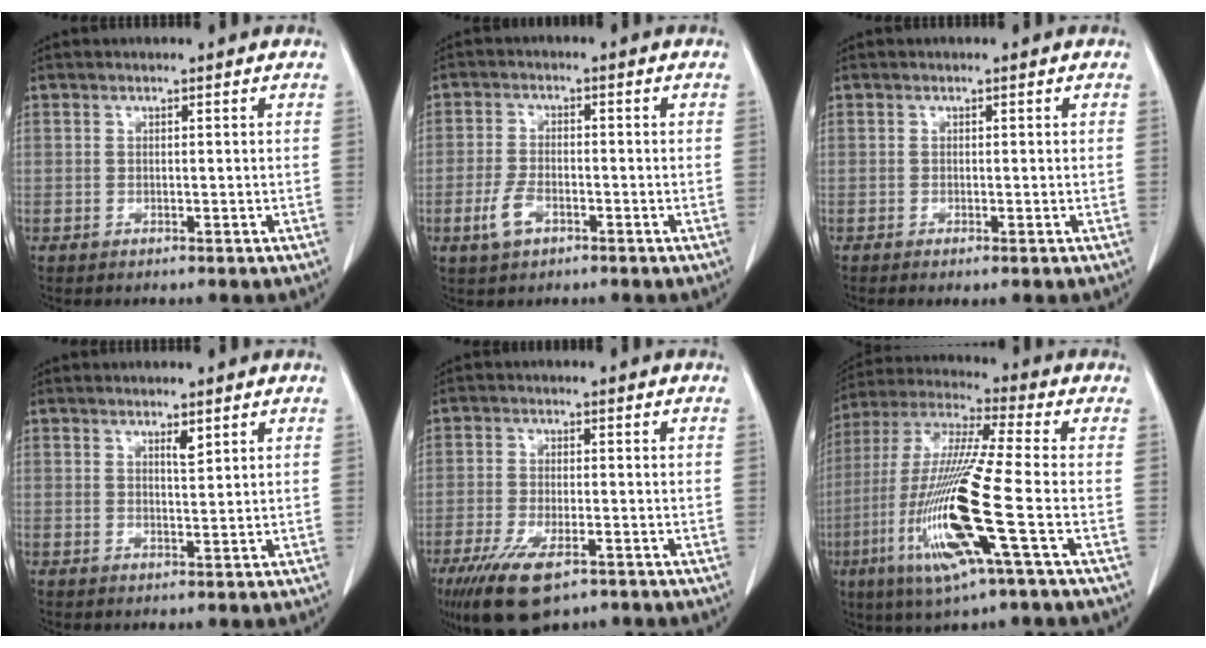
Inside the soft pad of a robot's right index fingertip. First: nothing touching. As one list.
[{"total": 4.4, "force": [-2.1, 2.1, 3.2], "torque": [-0.071, -0.001, -0.039]}, {"total": 1.2, "force": [-0.5, 0.2, 1.1], "torque": [-0.017, -0.002, -0.007]}, {"total": 1.6, "force": [1.0, 0.3, 1.2], "torque": [-0.024, -0.004, 0.019]}, {"total": 10.5, "force": [-6.7, 3.5, 7.3], "torque": [-0.132, -0.020, -0.110]}, {"total": 17.9, "force": [-5.5, 0.1, 17.0], "torque": [-0.364, -0.021, -0.111]}]